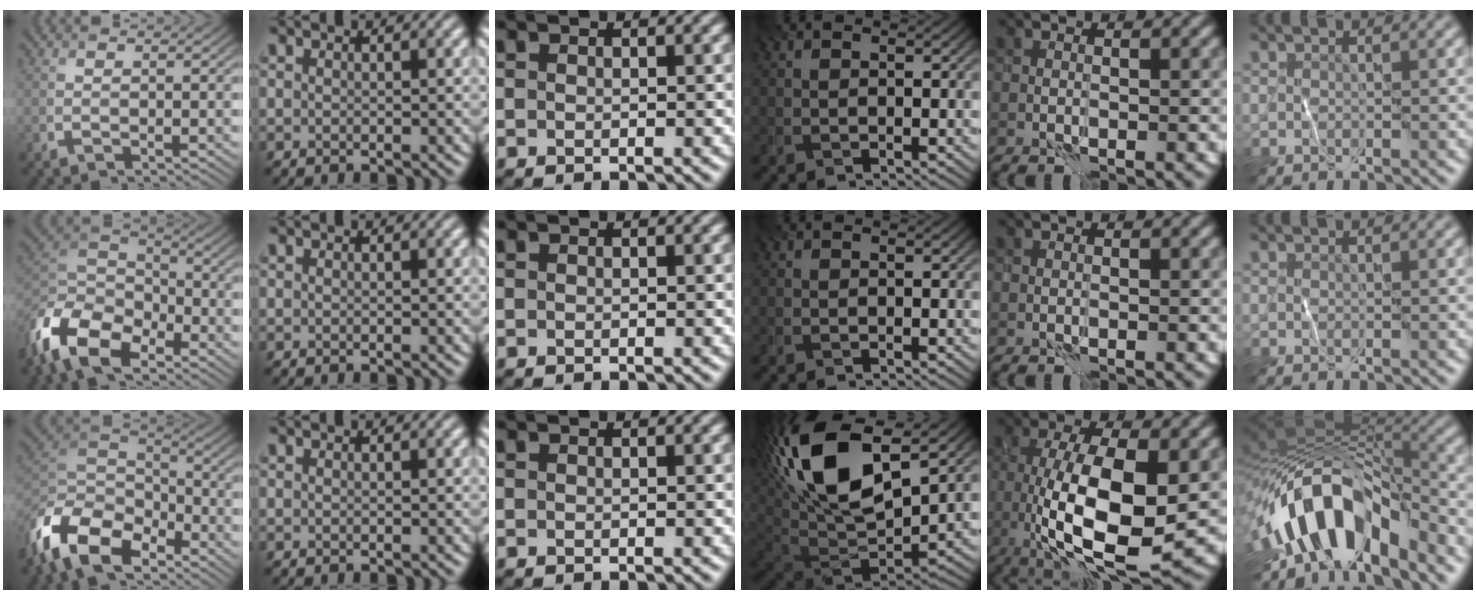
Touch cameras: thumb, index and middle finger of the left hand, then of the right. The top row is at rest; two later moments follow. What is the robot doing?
{"motion": "wipe", "object": "whiteboard"}